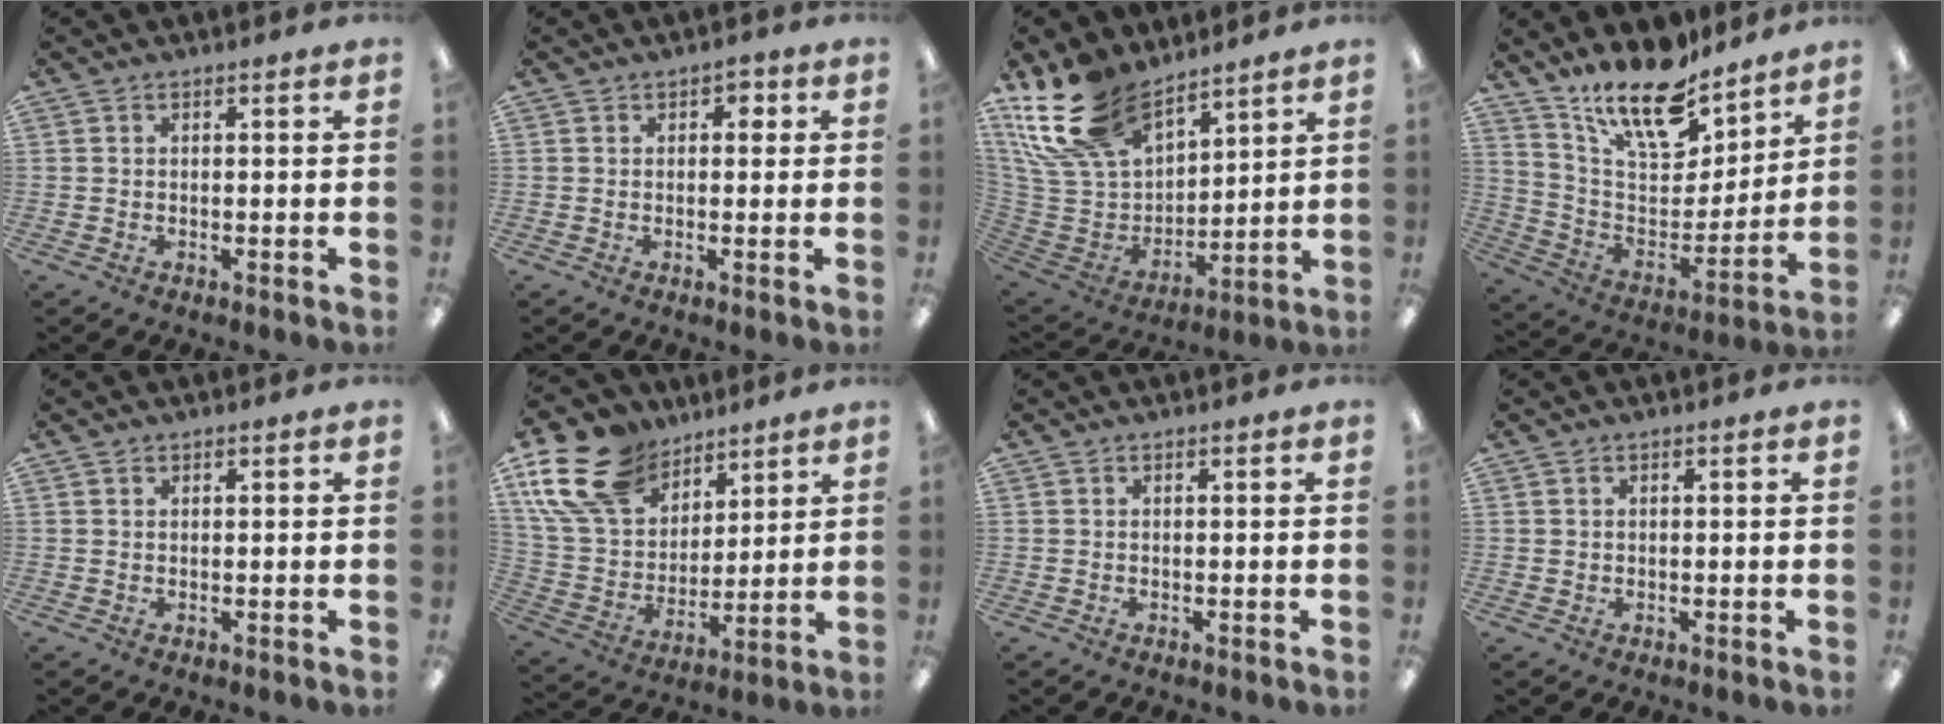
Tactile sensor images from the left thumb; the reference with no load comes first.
{"total": 1.9, "force": [0.7, 1.3, 1.2], "torque": [-0.010, -0.001, 0.008]}
{"total": 20.8, "force": [14.9, 10.7, 9.8], "torque": [-0.229, -0.075, 0.278]}
{"total": 18.2, "force": [14.8, 6.7, 8.3], "torque": [-0.161, -0.100, 0.263]}
{"total": 0.6, "force": [0.4, 0.4, 0.1], "torque": [-0.002, 0.002, 0.007]}
{"total": 18.4, "force": [11.9, 11.5, 8.0], "torque": [-0.187, -0.056, 0.228]}
{"total": 0.0}
{"total": 0.6, "force": [0.2, 0.6, 0.0], "torque": [0.002, 0.005, 0.003]}